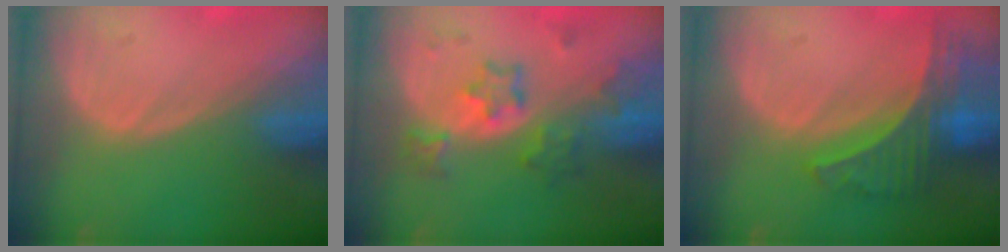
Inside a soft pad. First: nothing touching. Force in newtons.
{"total": 6.0, "press": 6.0, "slide": 0.4}
{"total": 7.8, "press": 6.8, "slide": 3.8}